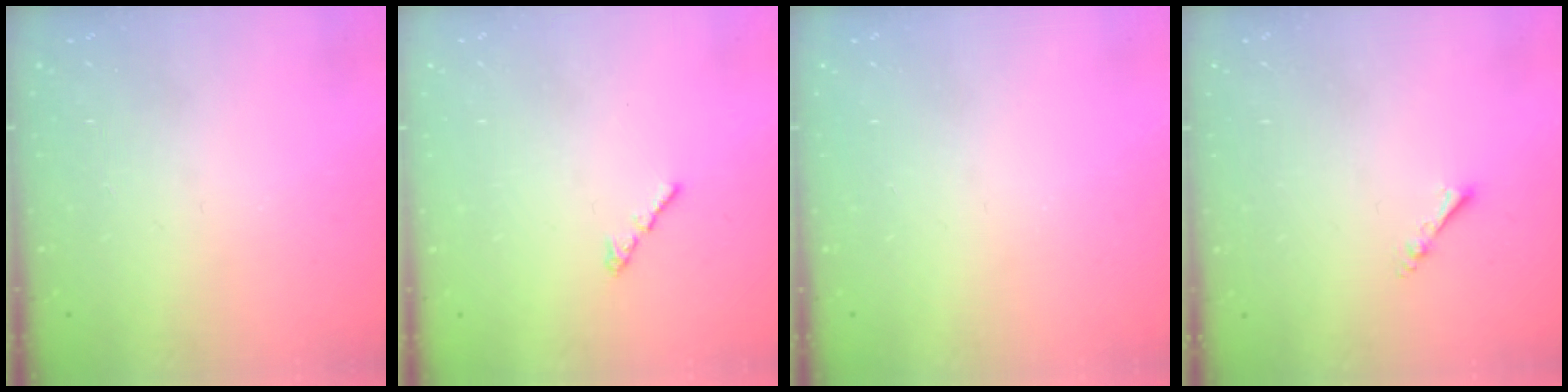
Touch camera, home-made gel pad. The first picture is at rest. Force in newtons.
{"total": 1.2, "press": 1.1, "slide": 0.5}
{"total": 0.0}
{"total": 2.2, "press": 2.1, "slide": 0.4}